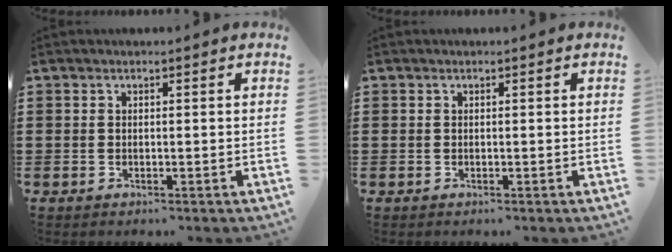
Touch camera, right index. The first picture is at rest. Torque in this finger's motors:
{"motor_torque": [0.01, 0.02, 0.00, 0.00]}